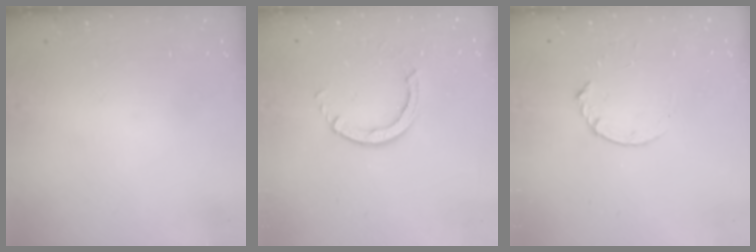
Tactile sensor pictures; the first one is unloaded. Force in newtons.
{"total": 3.1, "press": 3.1, "slide": 0.3}
{"total": 4.2, "press": 4.2, "slide": 0.5}